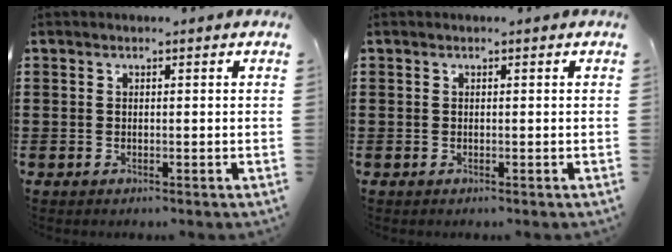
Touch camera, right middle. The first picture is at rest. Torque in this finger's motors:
{"motor_torque": [-0.02, 0.03, 0.03, -0.01]}